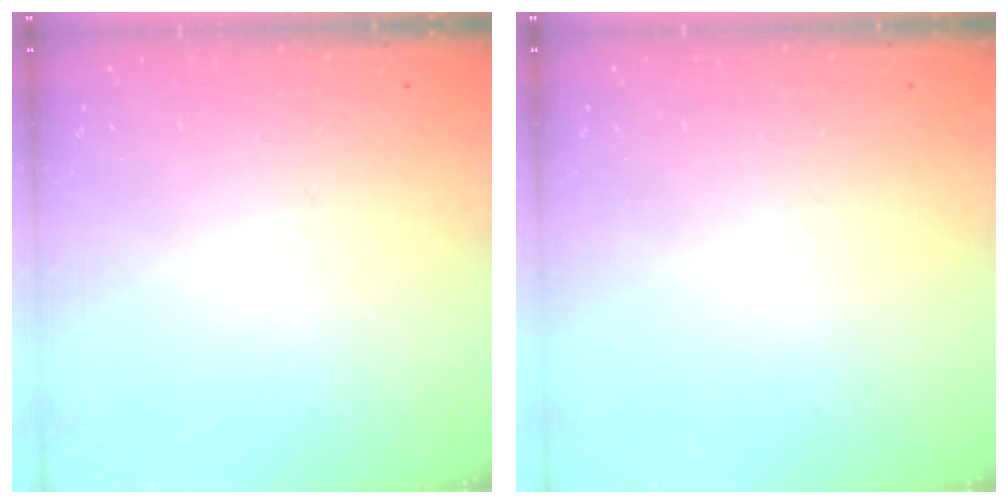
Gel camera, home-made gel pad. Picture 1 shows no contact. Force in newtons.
{"total": 0.0}